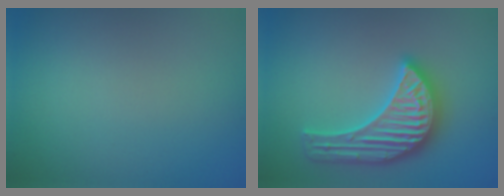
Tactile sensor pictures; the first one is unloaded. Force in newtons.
{"total": 5.6, "press": 5.6, "slide": 0.7}